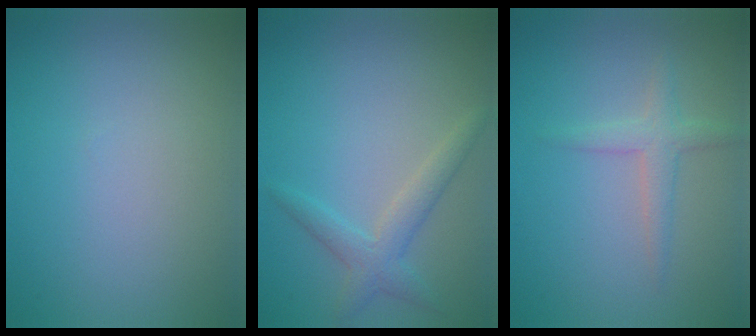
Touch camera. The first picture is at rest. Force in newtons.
{"total": 2.4, "press": 2.4, "slide": 0.2}
{"total": 1.9, "press": 1.9, "slide": 0.2}